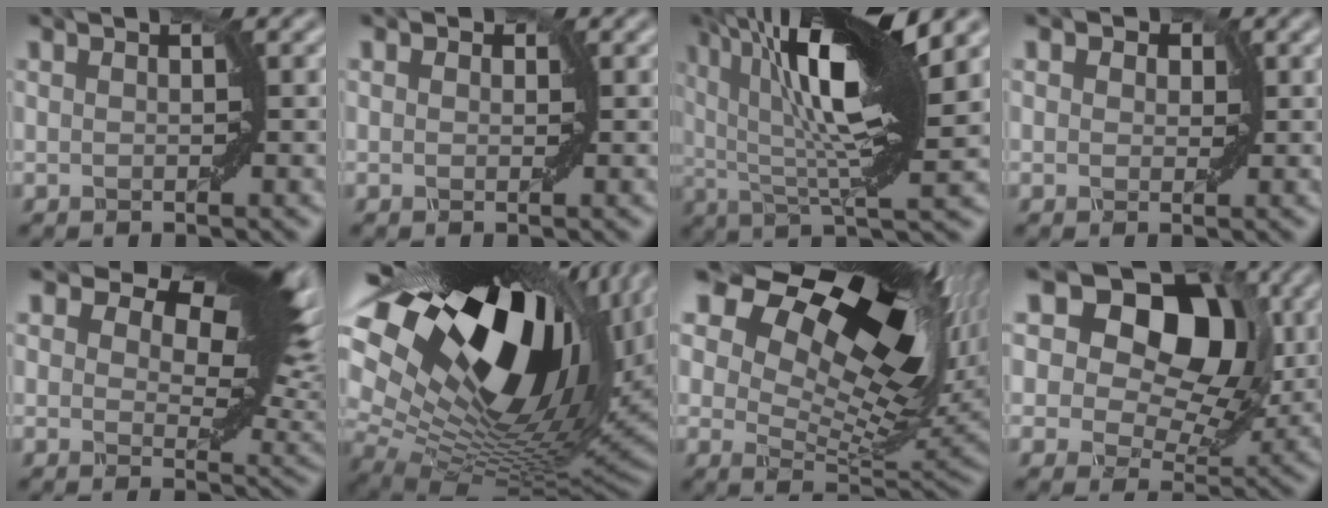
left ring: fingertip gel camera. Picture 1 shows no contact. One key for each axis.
{"total": 0.9, "fx": 0.3, "fy": 0.7, "fz": 0.3, "tx": 0.000, "ty": 0.000, "tz": -0.002}
{"total": 12.3, "fx": 4.6, "fy": 3.1, "fz": 11.0, "tx": -0.166, "ty": 0.013, "tz": 0.072}
{"total": 2.7, "fx": 1.3, "fy": 1.9, "fz": 1.4, "tx": -0.019, "ty": 0.010, "tz": -0.003}
{"total": 10.4, "fx": 5.7, "fy": 4.7, "fz": 7.3, "tx": -0.102, "ty": 0.002, "tz": 0.089}
{"total": 20.7, "fx": 8.3, "fy": 10.2, "fz": 16.0, "tx": -0.282, "ty": 0.017, "tz": 0.141}
{"total": 17.9, "fx": 9.7, "fy": 8.3, "fz": 12.5, "tx": -0.196, "ty": 0.052, "tz": 0.141}
{"total": 13.5, "fx": 6.0, "fy": 8.8, "fz": 8.2, "tx": -0.110, "ty": 0.042, "tz": 0.071}